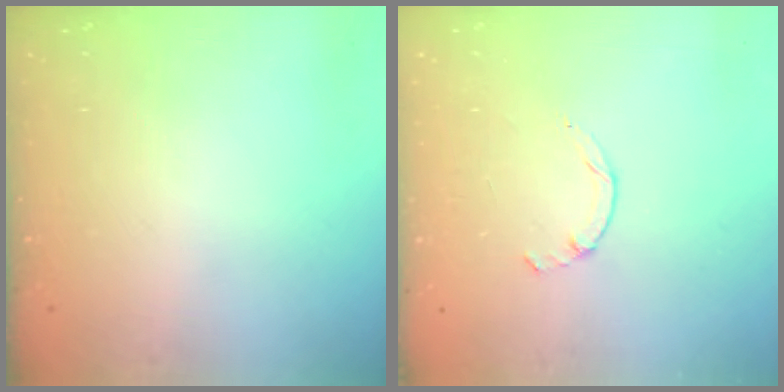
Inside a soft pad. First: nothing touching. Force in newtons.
{"total": 1.3, "press": 1.2, "slide": 0.4}